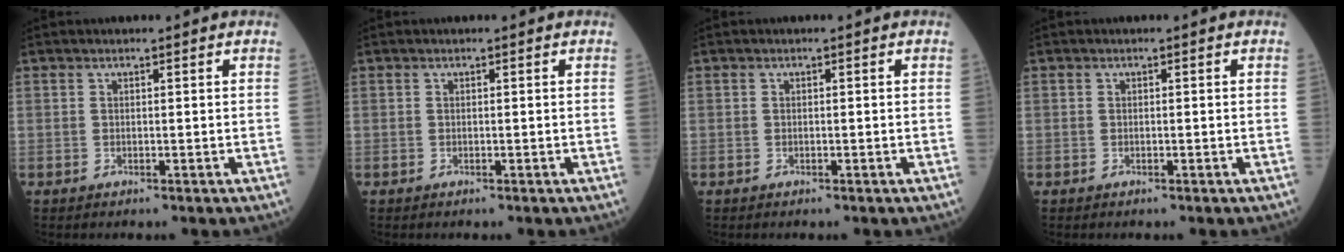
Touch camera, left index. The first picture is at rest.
{"total": 0.0}
{"total": 0.0}
{"total": 0.0}